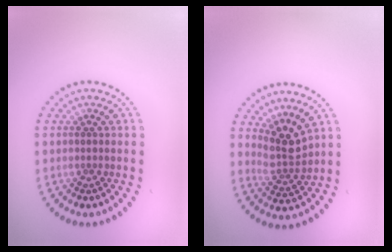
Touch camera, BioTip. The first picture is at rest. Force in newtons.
{"total": 3.0, "press": 2.3, "slide": 1.9}